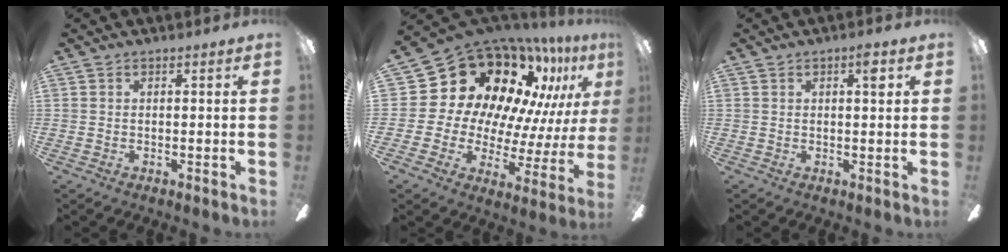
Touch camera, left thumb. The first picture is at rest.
{"total": 21.1, "force": [13.5, 12.9, 9.8], "torque": [-0.161, -0.117, 0.261]}
{"total": 3.4, "force": [1.3, 1.2, 2.9], "torque": [-0.030, -0.005, 0.013]}